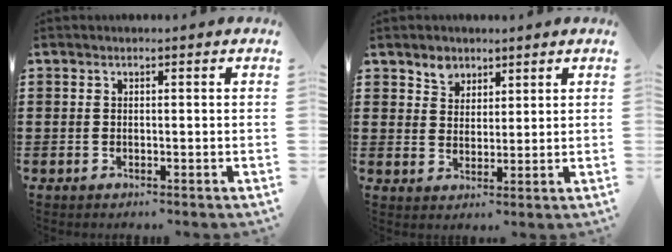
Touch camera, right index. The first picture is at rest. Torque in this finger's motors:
{"motor_torque": [0.01, 0.01, 0.01, 0.02]}